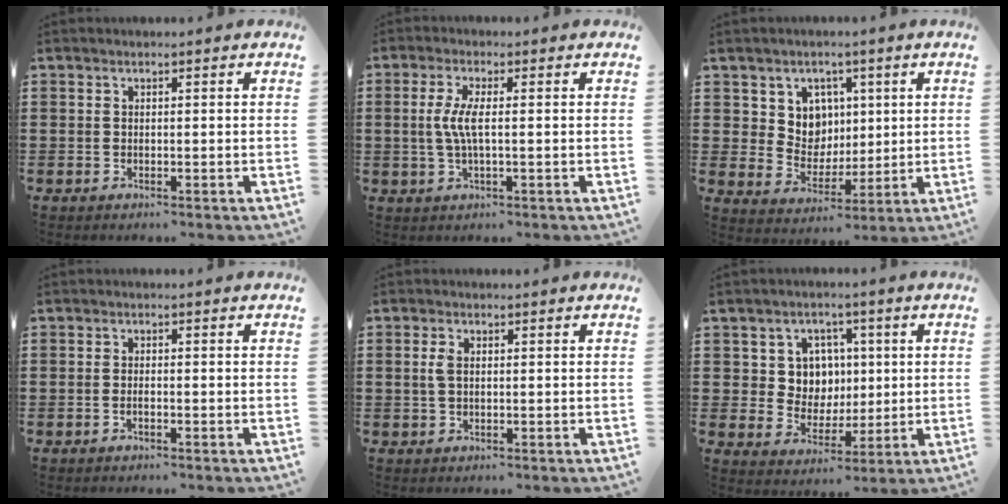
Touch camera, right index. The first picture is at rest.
{"total": 4.2, "force": [-0.1, 0.6, 4.1], "torque": [-0.098, -0.010, -0.011]}
{"total": 6.5, "force": [2.6, 5.8, 1.6], "torque": [-0.056, 0.005, 0.048]}
{"total": 0.8, "force": [-0.5, 0.2, 0.7], "torque": [-0.014, -0.005, -0.007]}
{"total": 2.1, "force": [0.3, 1.0, 1.8], "torque": [-0.041, 0.004, 0.004]}
{"total": 6.5, "force": [1.7, 6.0, 2.0], "torque": [-0.062, 0.014, 0.029]}